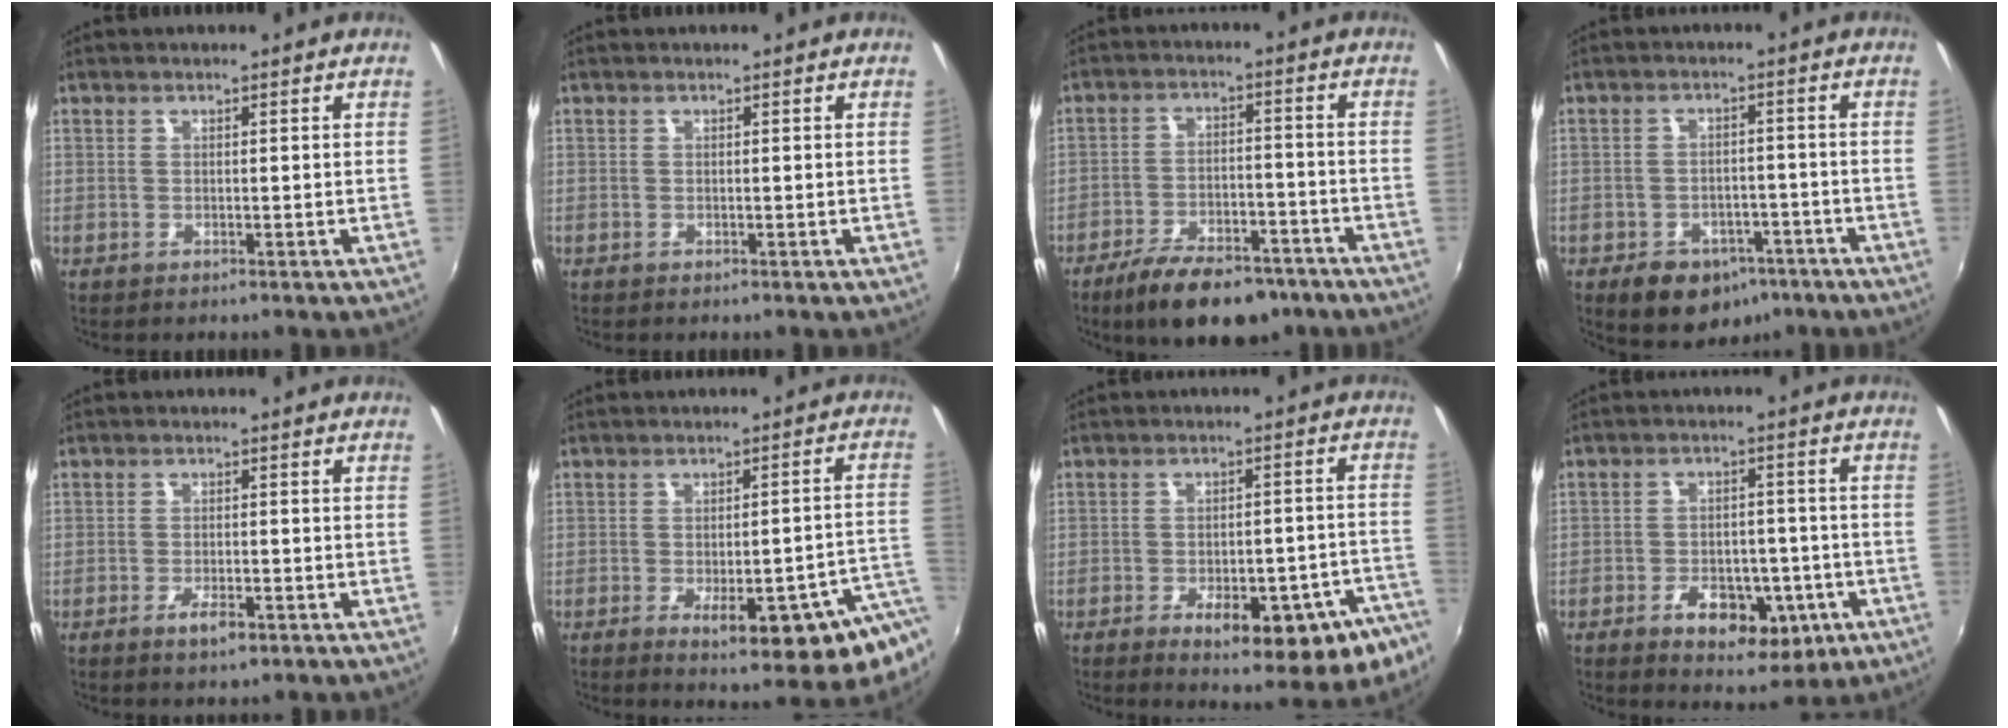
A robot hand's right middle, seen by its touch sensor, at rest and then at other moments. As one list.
[{"total": 0.0}, {"total": 14.8, "force": [-10.8, 5.9, 8.2], "torque": [-0.161, -0.011, -0.163]}, {"total": 10.3, "force": [-6.4, 6.7, 4.5], "torque": [-0.095, 0.013, -0.074]}, {"total": 3.4, "force": [-2.0, 1.0, 2.6], "torque": [-0.056, -0.005, -0.036]}, {"total": 13.8, "force": [-5.1, 2.4, 12.6], "torque": [-0.153, -0.020, -0.056]}, {"total": 15.9, "force": [-9.5, 5.4, 11.5], "torque": [-0.151, -0.009, -0.114]}, {"total": 11.9, "force": [-5.6, 6.8, 8.0], "torque": [-0.149, 0.001, -0.066]}]